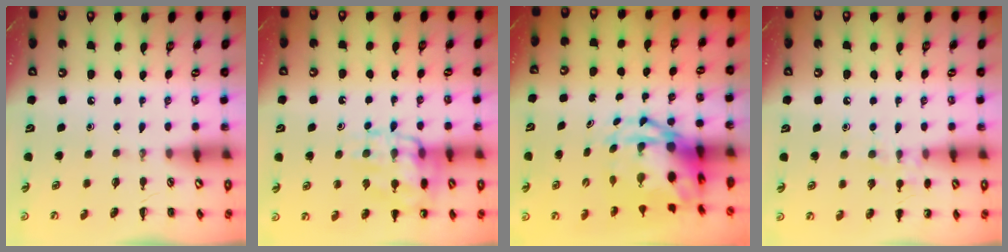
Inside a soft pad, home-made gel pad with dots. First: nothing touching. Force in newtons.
{"total": 13.8, "press": 13.7, "slide": 1.5}
{"total": 8.1, "press": 7.8, "slide": 2.1}
{"total": 7.5, "press": 7.4, "slide": 1.6}